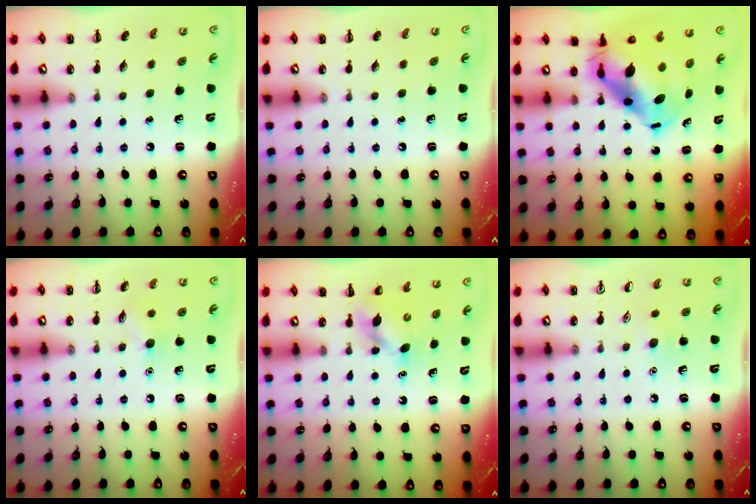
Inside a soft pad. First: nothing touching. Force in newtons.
{"total": 0.0}
{"total": 10.3, "press": 10.1, "slide": 2.2}
{"total": 6.2, "press": 6.1, "slide": 1.2}
{"total": 4.7, "press": 4.6, "slide": 1.0}
{"total": 6.3, "press": 6.0, "slide": 1.8}